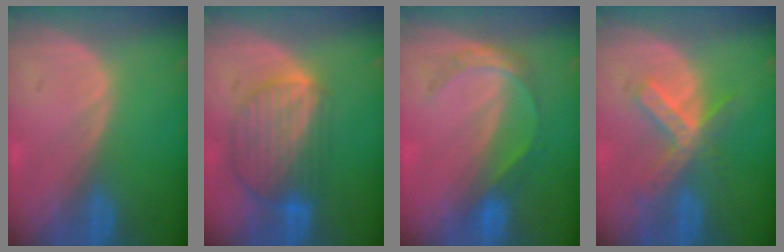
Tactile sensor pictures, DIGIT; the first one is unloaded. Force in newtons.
{"total": 8.9, "press": 7.7, "slide": 4.4}
{"total": 4.5, "press": 4.4, "slide": 0.7}
{"total": 6.3, "press": 5.8, "slide": 2.4}